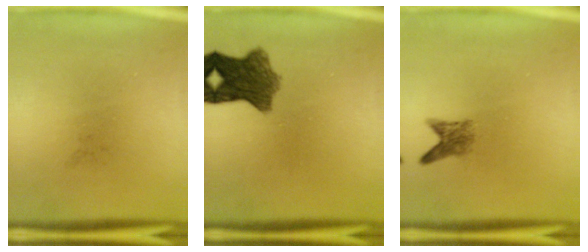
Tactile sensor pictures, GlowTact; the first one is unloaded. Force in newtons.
{"total": 7.9}
{"total": 2.3}